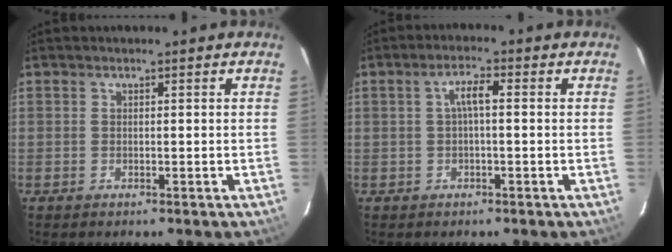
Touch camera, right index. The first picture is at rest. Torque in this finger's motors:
{"motor_torque": [0.54, -0.06, 0.29, 0.07]}